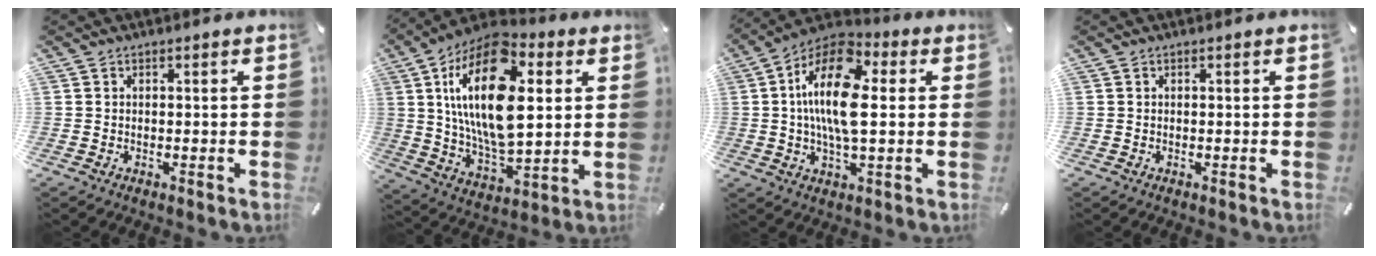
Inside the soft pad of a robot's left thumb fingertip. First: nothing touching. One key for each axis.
{"total": 23.0, "fx": 6.3, "fy": 12.6, "fz": 18.2, "tx": -0.367, "ty": -0.016, "tz": 0.099}
{"total": 16.5, "fx": 2.1, "fy": 7.9, "fz": 14.3, "tx": -0.293, "ty": 0.000, "tz": 0.032}
{"total": 0.0}